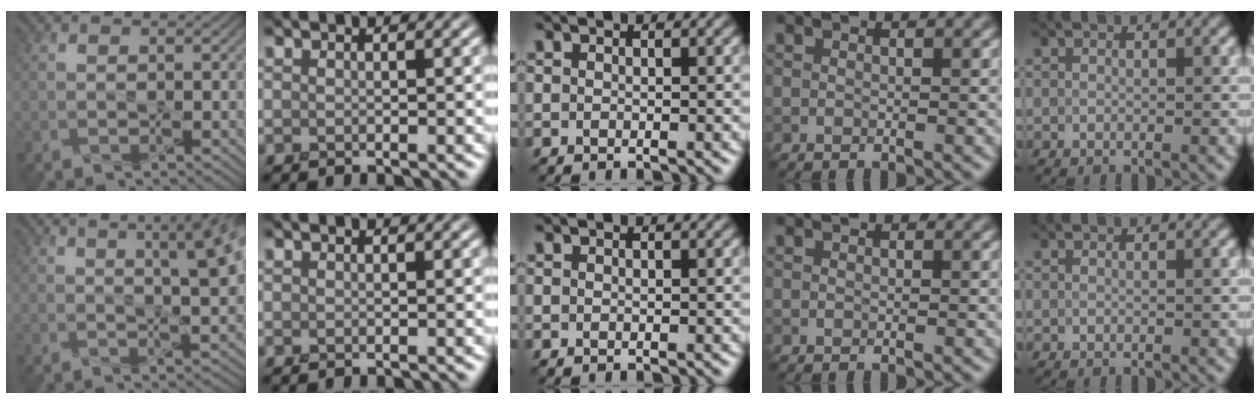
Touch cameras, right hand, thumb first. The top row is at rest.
{"thumb": {"total": 9.5, "force": [3.1, 2.6, 8.6], "torque": [-0.091, 0.031, 0.030]}}